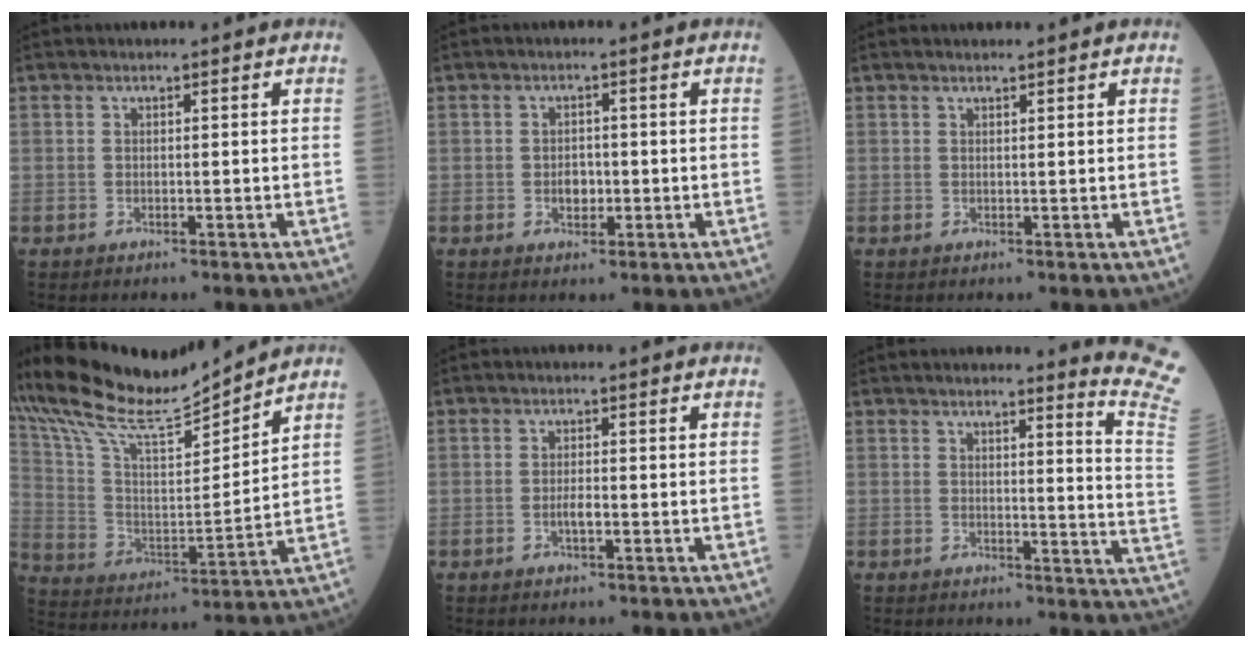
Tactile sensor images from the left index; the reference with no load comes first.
{"total": 2.4, "force": [-0.6, 1.6, 1.6], "torque": [-0.026, 0.004, -0.006]}
{"total": 0.9, "force": [0.8, 0.1, 0.4], "torque": [-0.010, 0.008, 0.015]}
{"total": 14.6, "force": [14.1, 0.2, 4.0], "torque": [-0.102, 0.001, 0.263]}
{"total": 1.7, "force": [-0.6, 0.4, 1.5], "torque": [-0.031, 0.001, -0.010]}
{"total": 10.9, "force": [10.2, -2.6, 3.0], "torque": [-0.031, -0.115, 0.095]}